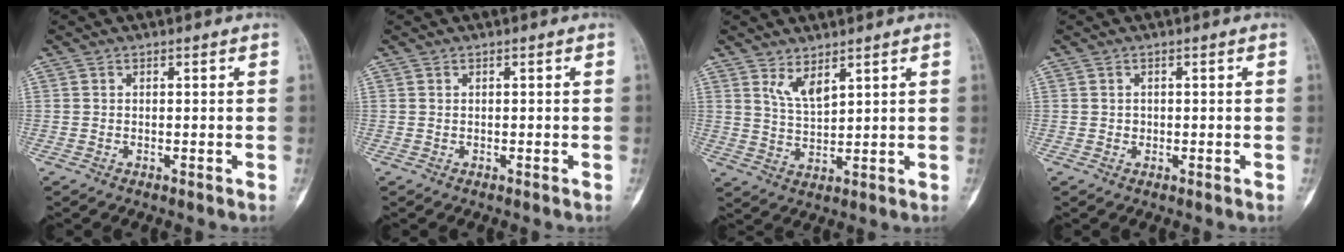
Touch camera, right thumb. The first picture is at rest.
{"total": 0.0}
{"total": 4.5, "force": [2.9, 1.7, 3.1], "torque": [-0.049, -0.024, 0.063]}
{"total": 0.8, "force": [-0.1, 0.8, 0.2], "torque": [0.001, 0.003, -0.002]}